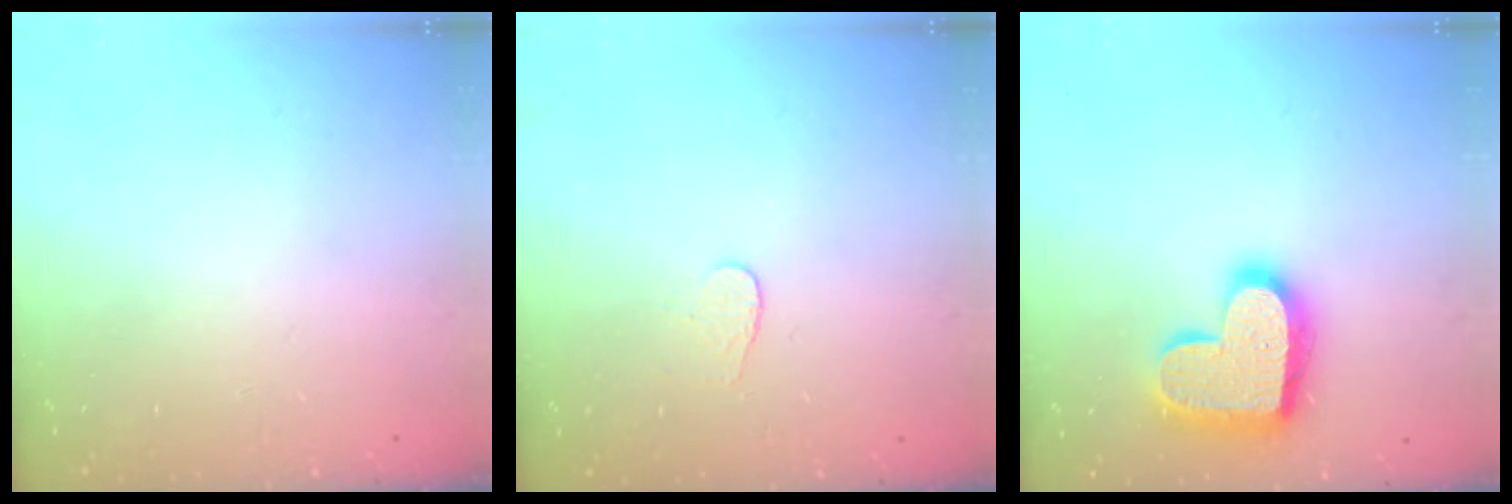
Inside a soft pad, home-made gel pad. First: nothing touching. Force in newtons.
{"total": 3.2, "press": 3.2, "slide": 0.3}
{"total": 18.7, "press": 18.7, "slide": 1.2}